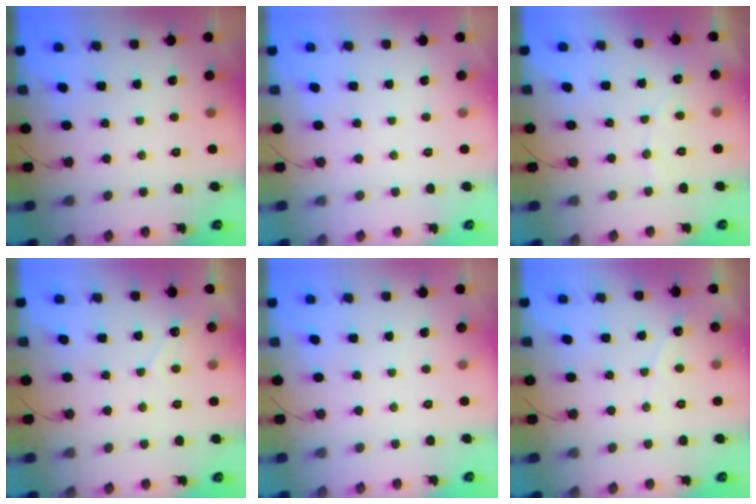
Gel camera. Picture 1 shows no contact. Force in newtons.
{"total": 0.0}
{"total": 3.8, "press": 3.8, "slide": 0.2}
{"total": 2.5, "press": 2.5, "slide": 0.0}
{"total": 0.0}
{"total": 2.7, "press": 2.7, "slide": 0.1}